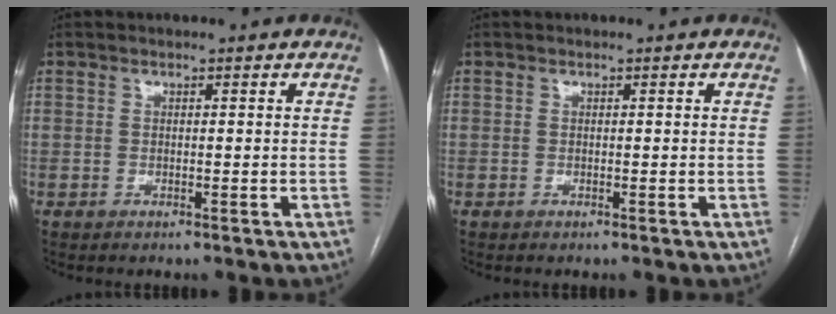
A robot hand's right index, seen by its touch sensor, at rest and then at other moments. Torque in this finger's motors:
{"motor_torque": [0.00, 0.00, 0.00, 0.00]}